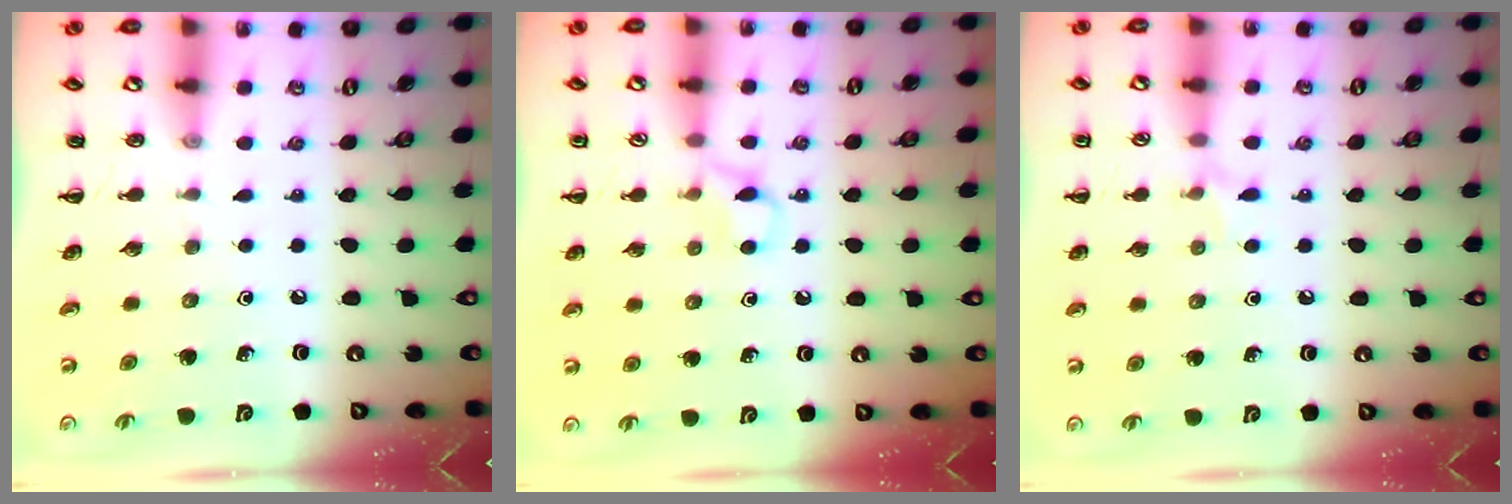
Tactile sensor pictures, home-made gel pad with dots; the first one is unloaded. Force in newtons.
{"total": 4.3, "press": 4.0, "slide": 1.5}
{"total": 4.9, "press": 4.6, "slide": 1.7}